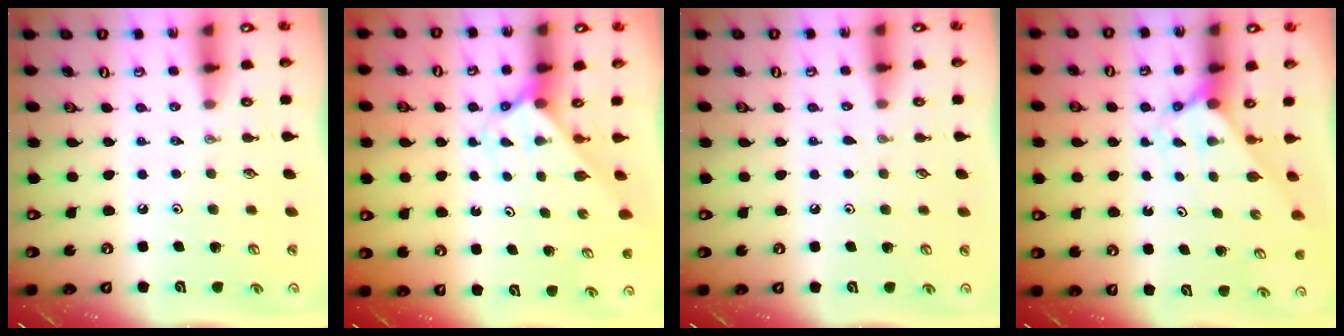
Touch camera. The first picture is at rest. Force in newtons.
{"total": 2.4, "press": 2.4, "slide": 0.2}
{"total": 3.7, "press": 3.7, "slide": 0.5}
{"total": 2.1, "press": 2.1, "slide": 0.2}